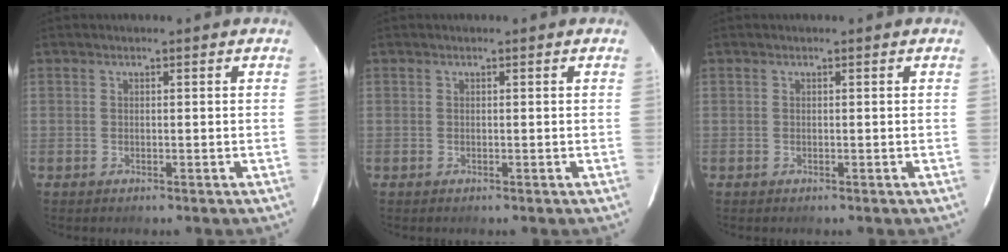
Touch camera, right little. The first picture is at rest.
{"total": 0.0}
{"total": 0.0}